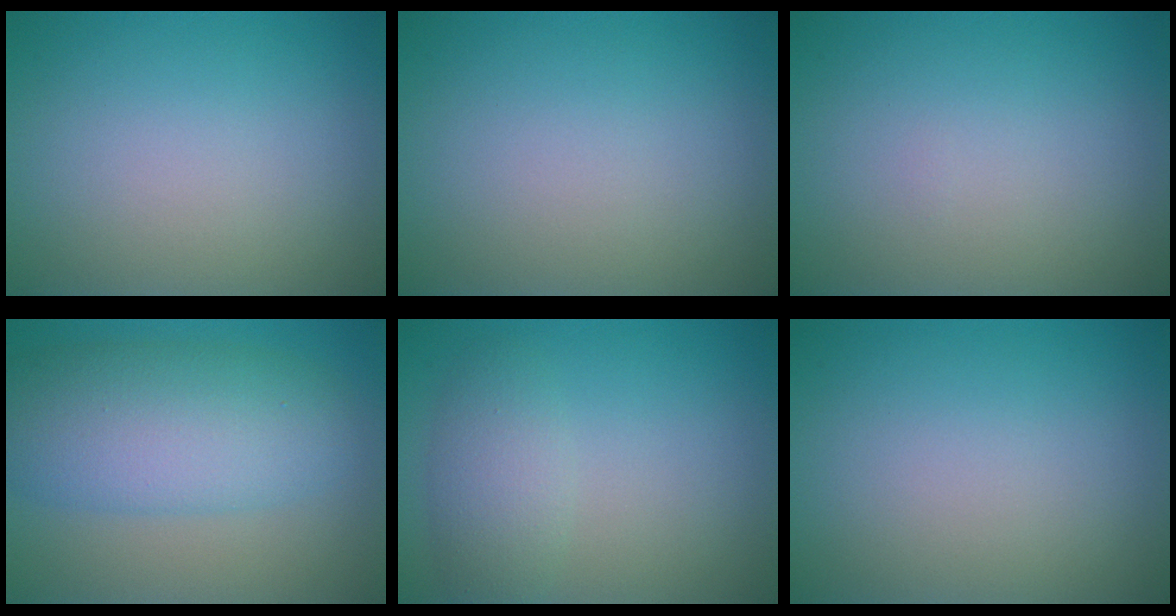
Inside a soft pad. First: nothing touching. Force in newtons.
{"total": 0.0}
{"total": 0.0}
{"total": 7.9, "press": 7.9, "slide": 0.4}
{"total": 2.9, "press": 2.9, "slide": 0.1}
{"total": 0.0}